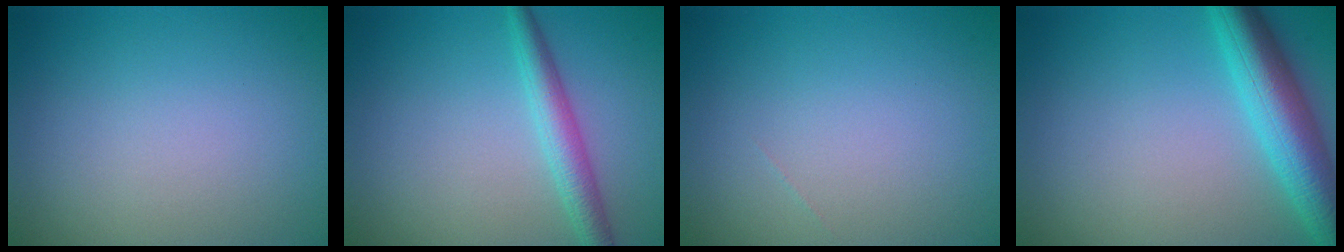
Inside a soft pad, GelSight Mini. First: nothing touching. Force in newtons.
{"total": 2.9, "press": 2.9, "slide": 0.0}
{"total": 0.0}
{"total": 6.5, "press": 6.5, "slide": 0.2}